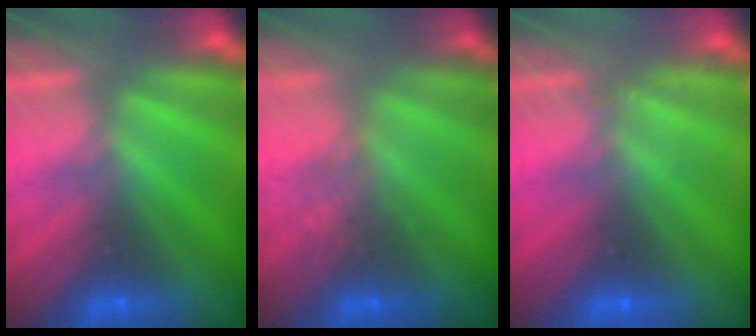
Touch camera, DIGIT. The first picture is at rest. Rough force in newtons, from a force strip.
{"total": 2.6}
{"total": 2.1}